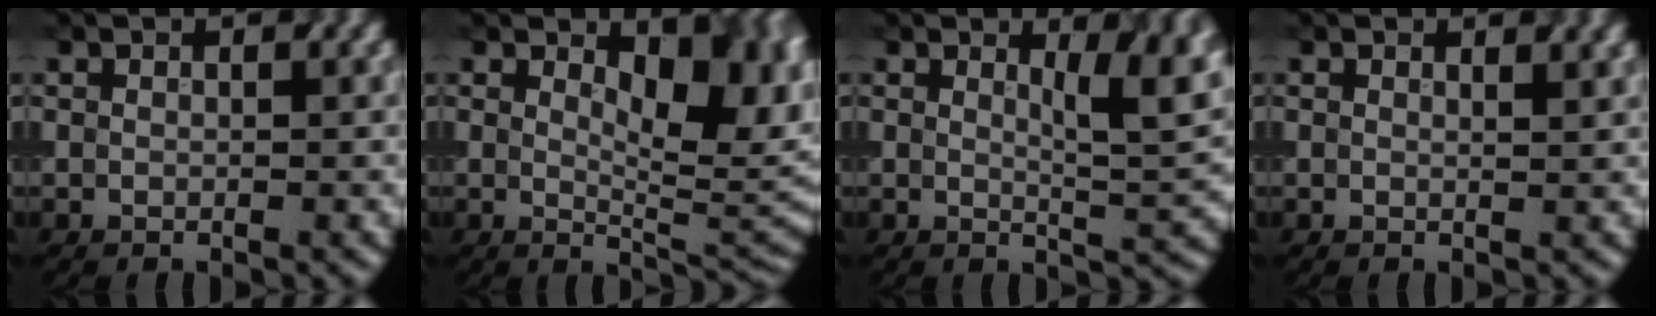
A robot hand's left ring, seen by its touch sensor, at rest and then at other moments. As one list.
[{"total": 7.8, "force": [1.6, 3.7, 6.7], "torque": [-0.097, -0.002, 0.034]}, {"total": 4.4, "force": [1.2, 1.3, 4.0], "torque": [-0.057, -0.004, 0.028]}, {"total": 0.9, "force": [0.7, 0.1, 0.5], "torque": [-0.011, -0.001, 0.012]}]